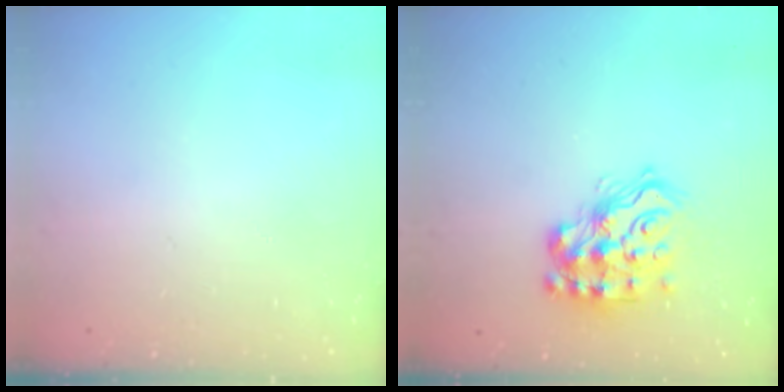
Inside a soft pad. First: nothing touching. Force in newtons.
{"total": 16.1, "press": 16.1, "slide": 1.1}